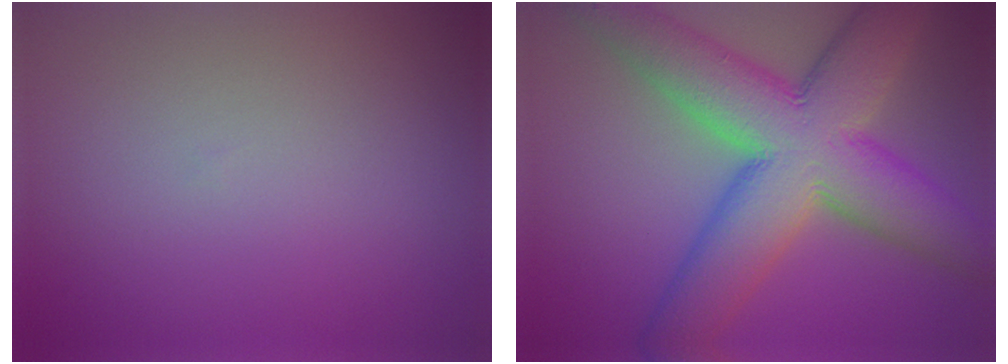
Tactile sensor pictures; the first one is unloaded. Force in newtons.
{"total": 13.6, "press": 13.6, "slide": 0.5}